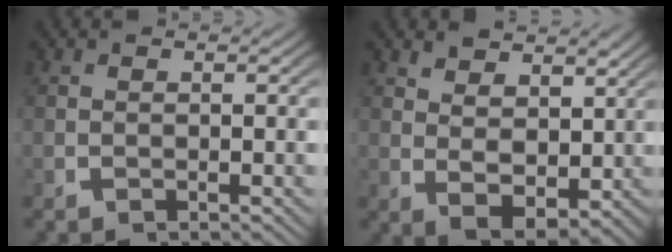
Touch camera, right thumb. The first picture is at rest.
{"total": 4.8, "force": [1.6, 3.3, 3.1], "torque": [-0.053, -0.020, 0.038]}